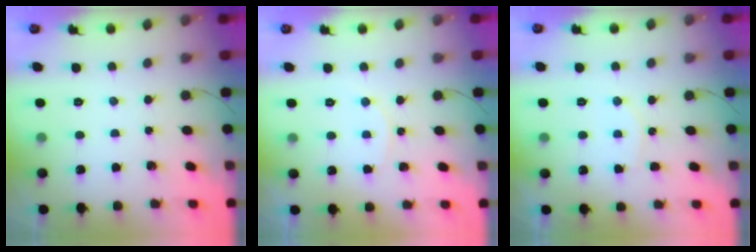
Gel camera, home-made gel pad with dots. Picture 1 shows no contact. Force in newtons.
{"total": 7.0, "press": 7.0, "slide": 0.6}
{"total": 7.3, "press": 7.3, "slide": 0.4}